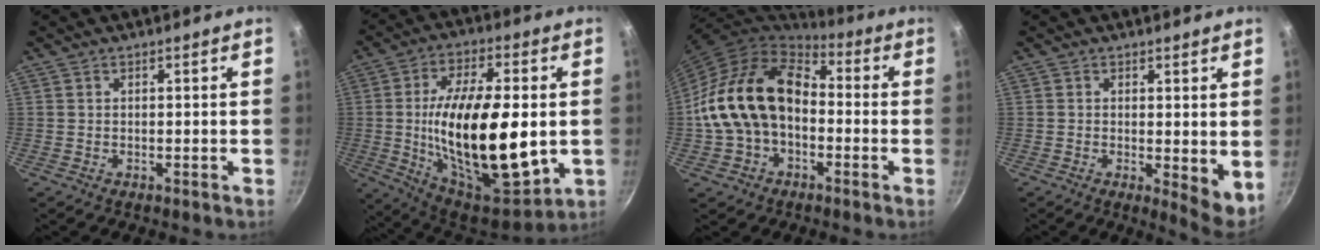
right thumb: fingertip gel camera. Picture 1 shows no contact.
{"total": 27.0, "force": [-0.9, 12.0, 24.2], "torque": [-0.411, -0.009, -0.006]}
{"total": 18.4, "force": [-1.5, 12.9, 13.1], "torque": [-0.216, 0.053, -0.035]}
{"total": 5.6, "force": [0.5, 2.1, 5.2], "torque": [-0.072, -0.019, 0.006]}